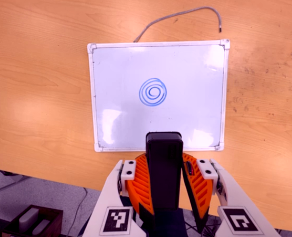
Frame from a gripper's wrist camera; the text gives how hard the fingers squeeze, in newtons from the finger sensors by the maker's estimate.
{"total": 8.5, "left": 7.3, "right": 9.7}